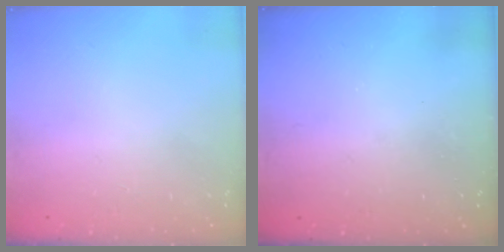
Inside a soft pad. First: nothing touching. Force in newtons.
{"total": 3.2, "press": 3.2, "slide": 0.1}